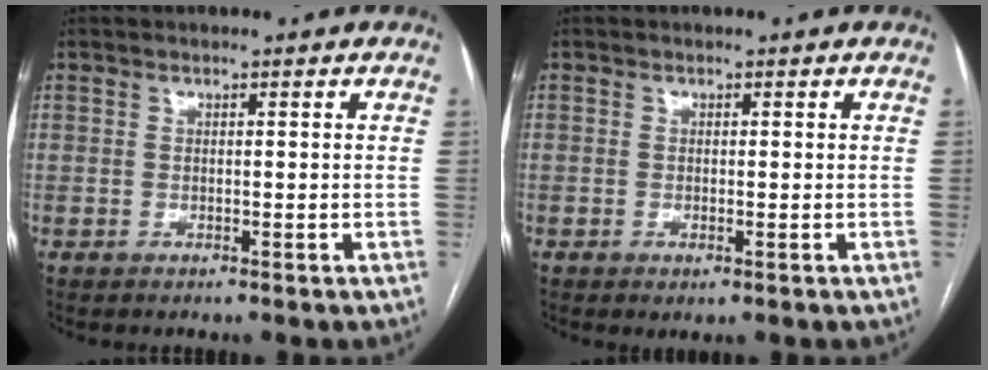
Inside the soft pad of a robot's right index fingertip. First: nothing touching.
{"total": 0.9, "force": [-0.3, 0.2, 0.8], "torque": [-0.015, -0.006, -0.001]}